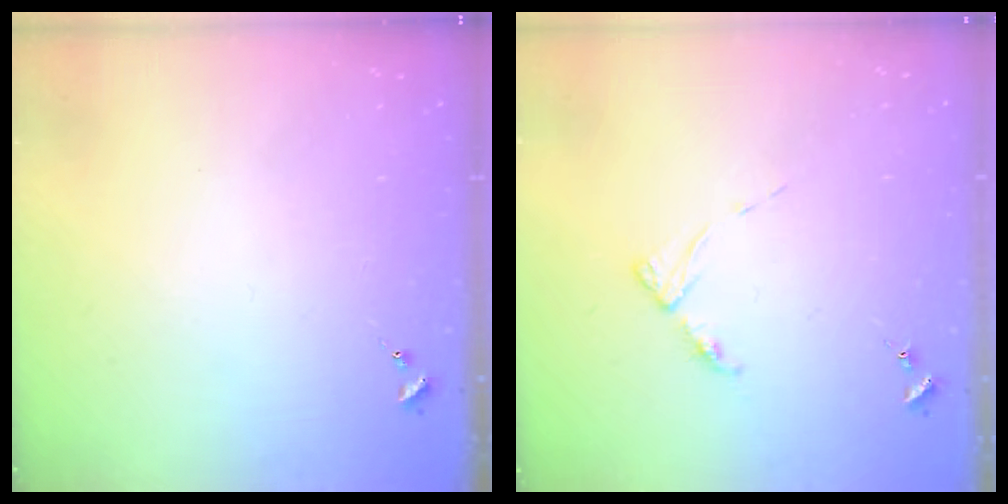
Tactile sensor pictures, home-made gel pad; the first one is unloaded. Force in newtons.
{"total": 4.5, "press": 4.5, "slide": 0.5}